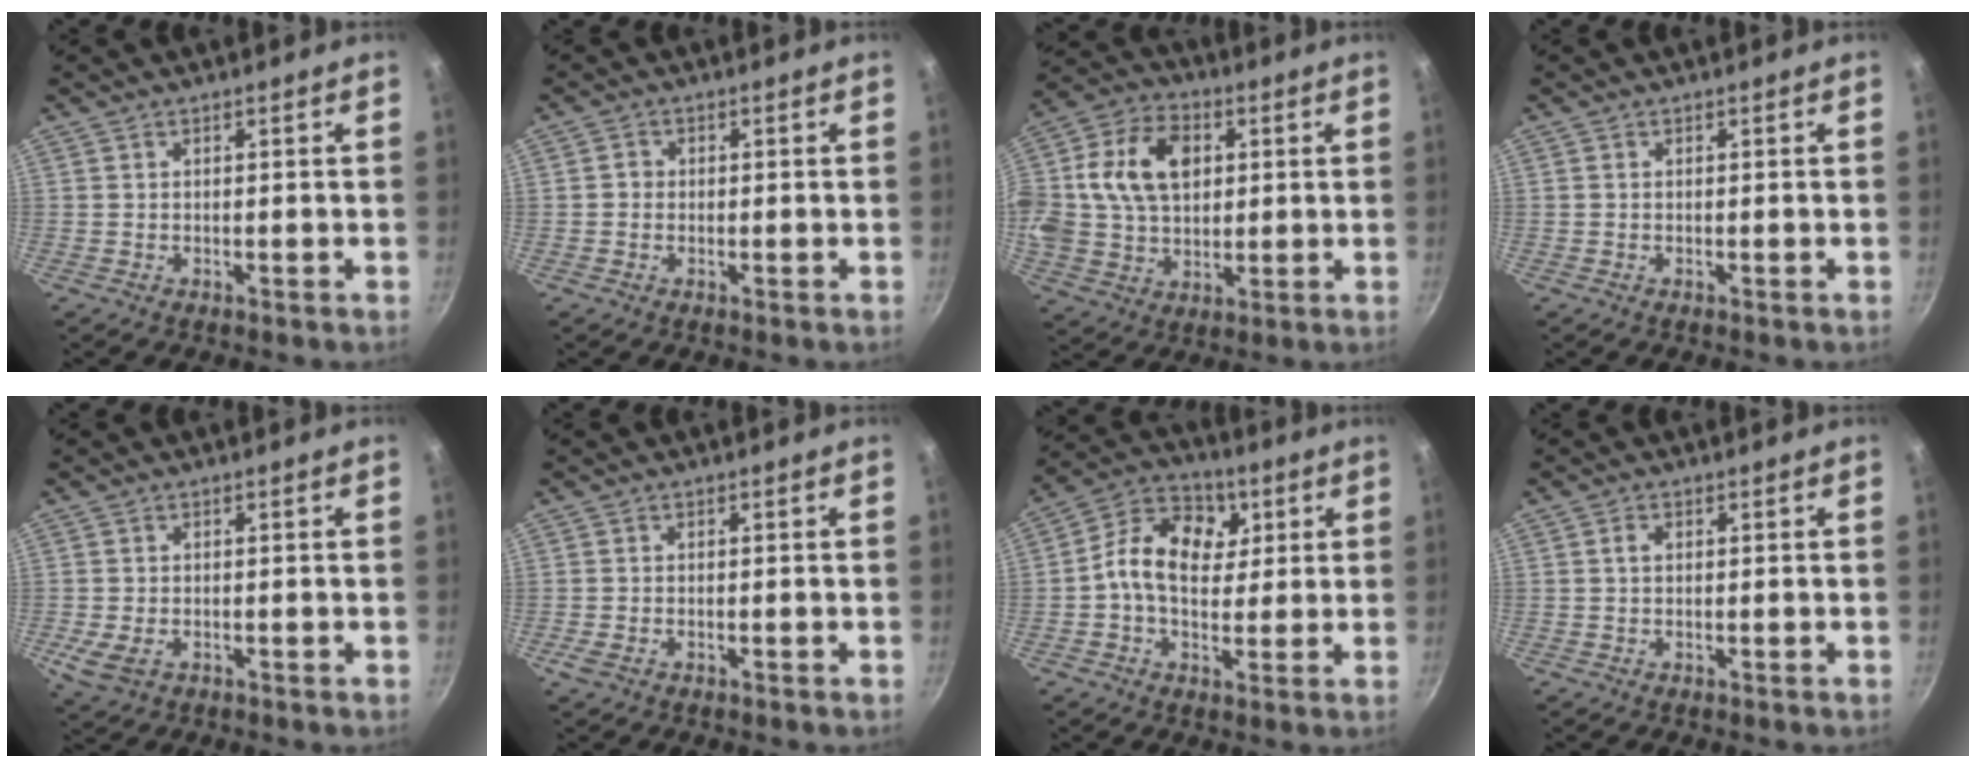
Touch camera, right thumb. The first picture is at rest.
{"total": 1.7, "force": [-0.2, 1.6, 0.6], "torque": [-0.002, 0.007, -0.005]}
{"total": 20.3, "force": [4.0, 14.5, 13.6], "torque": [-0.250, 0.022, 0.061]}
{"total": 0.0}
{"total": 4.3, "force": [-1.2, 2.8, 3.0], "torque": [-0.060, -0.008, -0.019]}
{"total": 1.8, "force": [-0.7, 1.0, 1.2], "torque": [-0.029, 0.001, -0.015]}
{"total": 12.5, "force": [2.3, 9.2, 8.1], "torque": [-0.109, 0.004, 0.016]}
{"total": 1.4, "force": [0.2, 1.0, 0.9], "torque": [-0.015, 0.006, 0.003]}